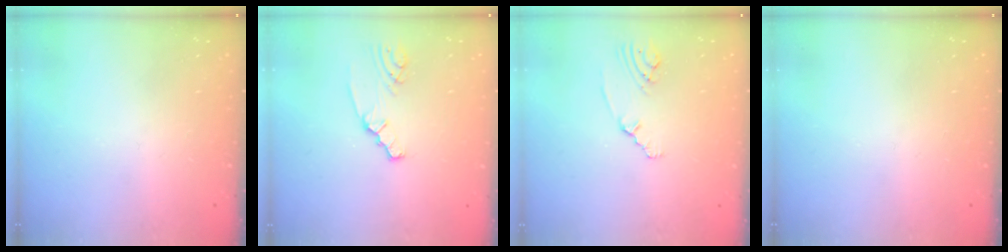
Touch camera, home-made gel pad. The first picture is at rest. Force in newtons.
{"total": 2.0, "press": 2.0, "slide": 0.2}
{"total": 1.8, "press": 1.7, "slide": 0.7}
{"total": 0.0}